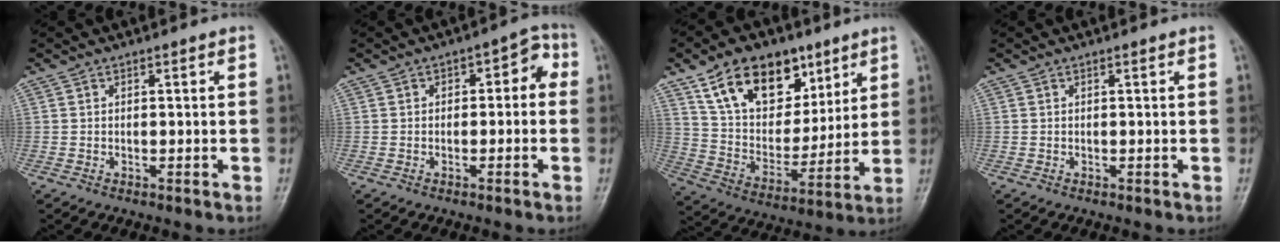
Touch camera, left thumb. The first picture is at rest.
{"total": 4.7, "force": [-0.3, 3.2, 3.5], "torque": [-0.015, 0.027, -0.016]}
{"total": 18.7, "force": [10.5, 11.9, 10.0], "torque": [-0.116, -0.038, 0.190]}
{"total": 0.0}